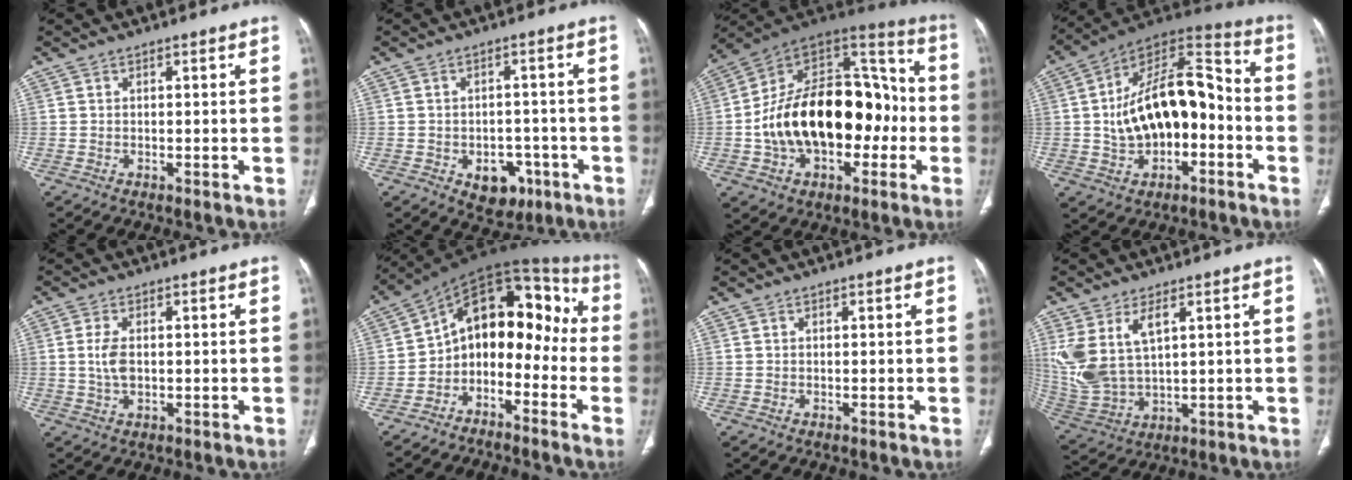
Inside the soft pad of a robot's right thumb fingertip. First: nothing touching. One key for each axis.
{"total": 7.4, "fx": -3.1, "fy": 5.3, "fz": 4.1, "tx": -0.024, "ty": 0.021, "tz": -0.032}
{"total": 28.7, "fx": -3.8, "fy": 17.5, "fz": 22.5, "tx": -0.352, "ty": 0.052, "tz": -0.052}
{"total": 20.6, "fx": -2.1, "fy": 11.7, "fz": 16.8, "tx": -0.254, "ty": 0.049, "tz": -0.035}
{"total": 4.1, "fx": 0.2, "fy": 2.3, "fz": 3.4, "tx": -0.074, "ty": 0.001, "tz": 0.005}
{"total": 15.6, "fx": -3.7, "fy": 10.4, "fz": 11.0, "tx": -0.114, "ty": 0.104, "tz": -0.071}
{"total": 0.0}
{"total": 12.4, "fx": 4.6, "fy": 6.5, "fz": 9.5, "tx": -0.210, "ty": -0.015, "tz": 0.111}